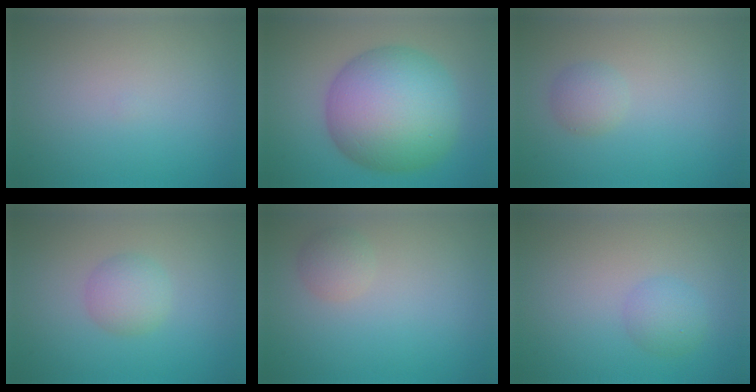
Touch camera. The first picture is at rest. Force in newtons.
{"total": 12.9, "press": 12.9, "slide": 0.1}
{"total": 1.7, "press": 1.7, "slide": 0.1}
{"total": 2.5, "press": 2.5, "slide": 0.1}
{"total": 1.6, "press": 1.6, "slide": 0.1}
{"total": 1.8, "press": 1.8, "slide": 0.1}